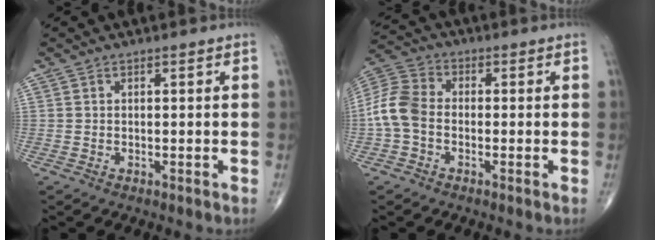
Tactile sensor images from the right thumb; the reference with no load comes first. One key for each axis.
{"total": 8.2, "fx": -1.4, "fy": 5.8, "fz": 5.6, "tx": -0.115, "ty": 0.023, "tz": -0.044}